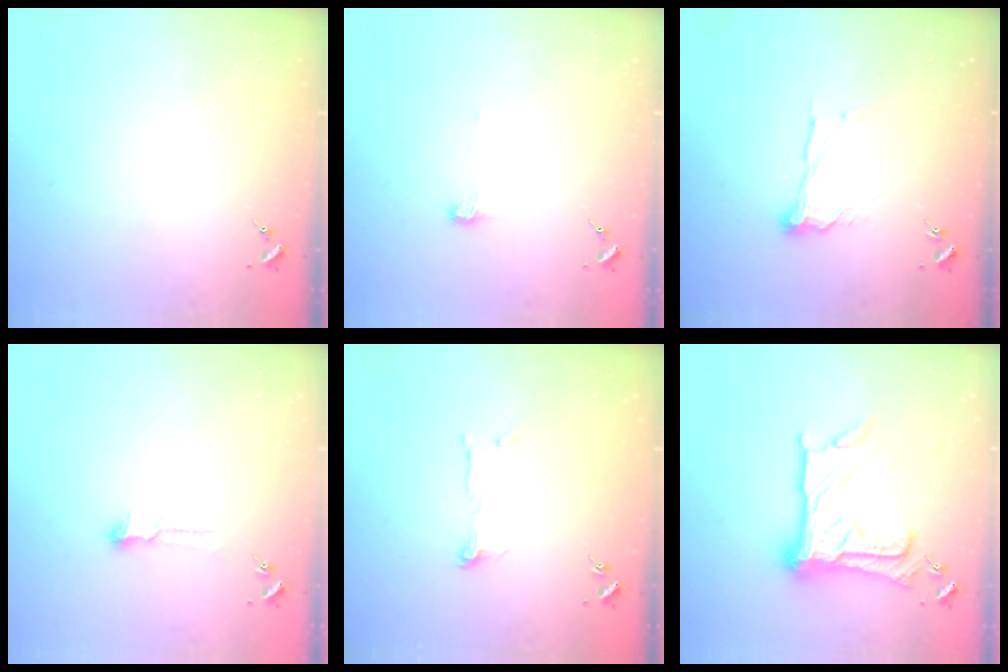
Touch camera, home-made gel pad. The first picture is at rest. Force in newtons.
{"total": 4.1, "press": 4.0, "slide": 0.4}
{"total": 9.0, "press": 9.0, "slide": 0.4}
{"total": 7.3, "press": 7.3, "slide": 0.7}
{"total": 4.5, "press": 4.5, "slide": 0.3}
{"total": 23.4, "press": 23.2, "slide": 2.4}